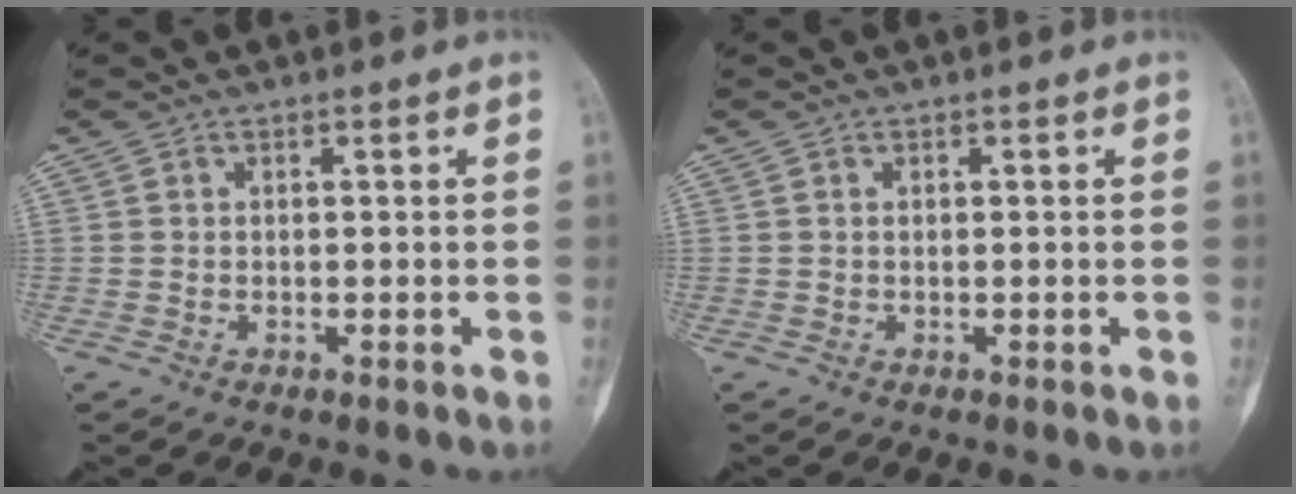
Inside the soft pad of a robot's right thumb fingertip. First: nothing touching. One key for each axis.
{"total": 0.0}